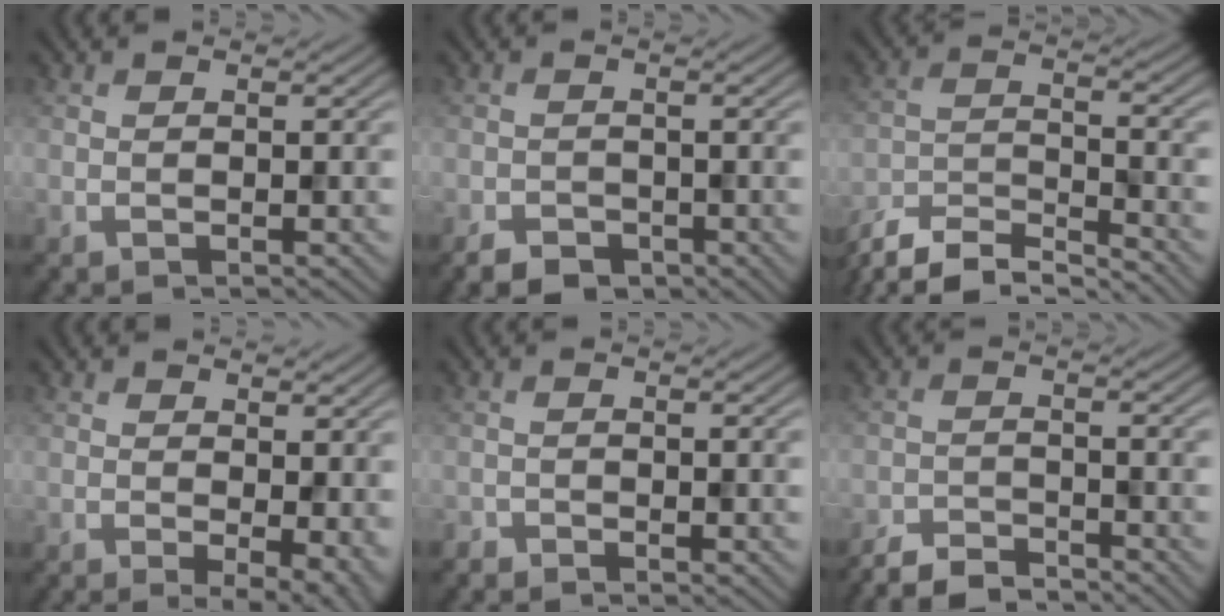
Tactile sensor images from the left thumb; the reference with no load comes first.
{"total": 2.6, "force": [-1.9, 1.4, 0.9], "torque": [-0.016, -0.005, -0.038]}
{"total": 8.7, "force": [-7.7, 1.9, 3.7], "torque": [-0.079, -0.008, -0.145]}
{"total": 4.8, "force": [-0.1, 1.7, 4.5], "torque": [-0.066, -0.009, 0.005]}
{"total": 1.0, "force": [-1.0, 0.1, 0.0], "torque": [0.001, -0.003, -0.023]}
{"total": 4.8, "force": [-4.6, 0.6, 1.4], "torque": [-0.031, -0.005, -0.091]}